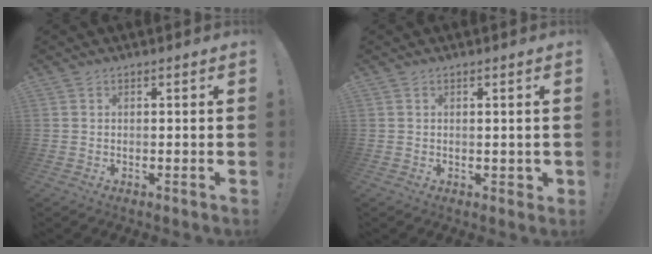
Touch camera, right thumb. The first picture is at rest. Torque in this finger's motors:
{"motor_torque": [0.10, 0.01, -0.29, 0.24, -0.10]}